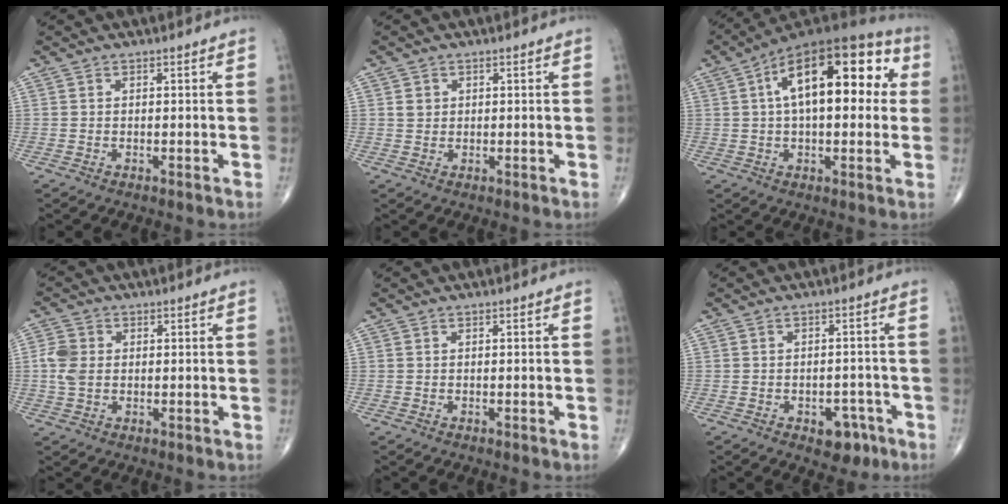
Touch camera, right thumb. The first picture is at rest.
{"total": 1.7, "force": [0.5, 1.5, 0.6], "torque": [-0.004, -0.002, 0.010]}
{"total": 21.1, "force": [4.7, 10.1, 18.0], "torque": [-0.250, 0.037, 0.061]}
{"total": 4.7, "force": [0.1, 3.5, 3.1], "torque": [-0.069, 0.004, -0.001]}
{"total": 0.0}
{"total": 5.6, "force": [-2.9, 3.6, 3.3], "torque": [-0.018, 0.021, -0.033]}